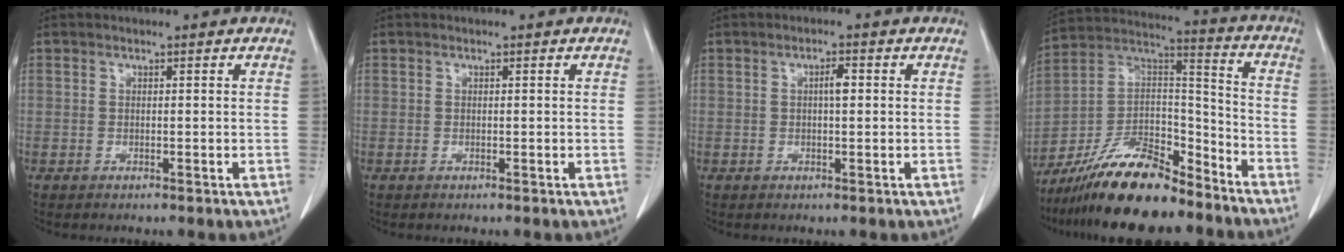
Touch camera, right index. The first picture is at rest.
{"total": 0.0}
{"total": 2.0, "force": [0.3, 0.4, 1.9], "torque": [-0.033, 0.003, 0.005]}
{"total": 17.8, "force": [-14.6, 4.7, 8.9], "torque": [-0.164, 0.021, -0.262]}